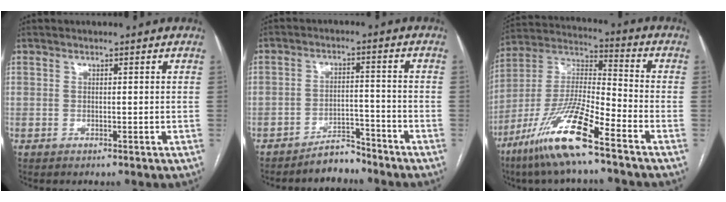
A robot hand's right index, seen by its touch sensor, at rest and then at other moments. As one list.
[{"total": 4.4, "force": [-4.1, 1.3, 0.6], "torque": [-0.005, 0.000, -0.070]}, {"total": 15.7, "force": [-9.8, 1.3, 12.2], "torque": [-0.253, -0.023, -0.189]}]